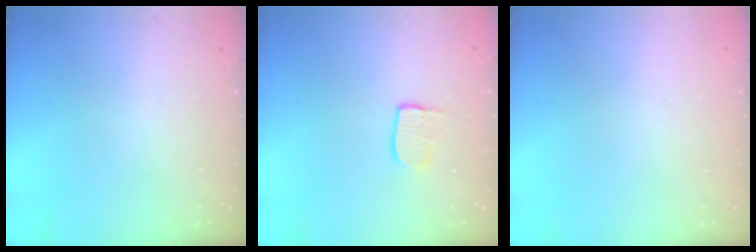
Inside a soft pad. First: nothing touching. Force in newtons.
{"total": 6.1, "press": 6.1, "slide": 0.5}
{"total": 0.0}